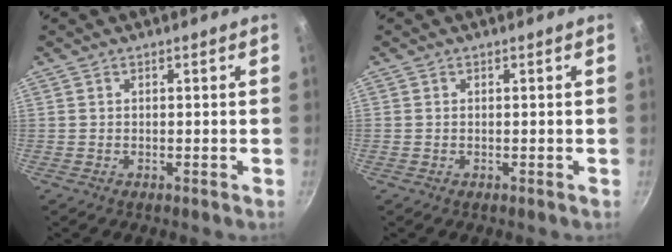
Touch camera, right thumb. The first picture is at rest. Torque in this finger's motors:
{"motor_torque": [0.44, 0.04, 0.07, 0.27, 0.04]}